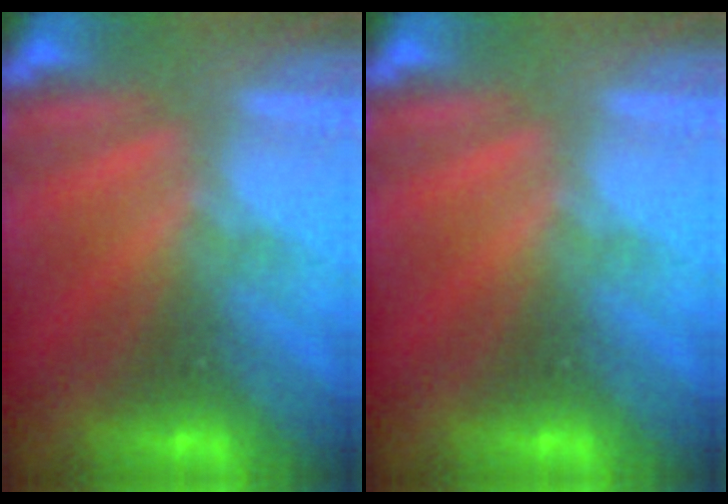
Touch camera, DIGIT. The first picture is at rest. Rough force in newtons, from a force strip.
{"total": 0.0}